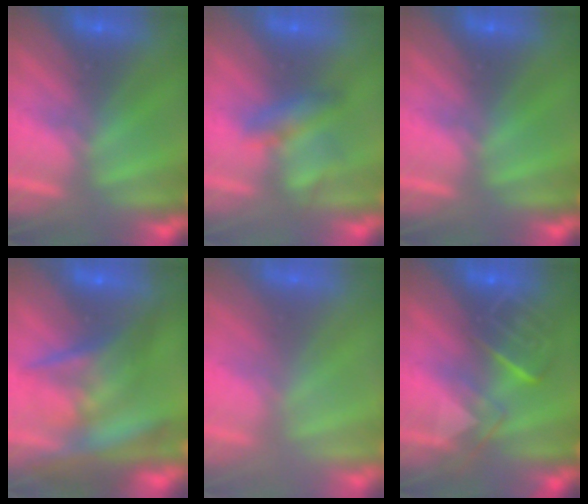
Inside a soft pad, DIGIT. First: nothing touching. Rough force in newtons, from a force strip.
{"total": 2.3}
{"total": 0.0}
{"total": 7.3}
{"total": 6.5}
{"total": 9.2}